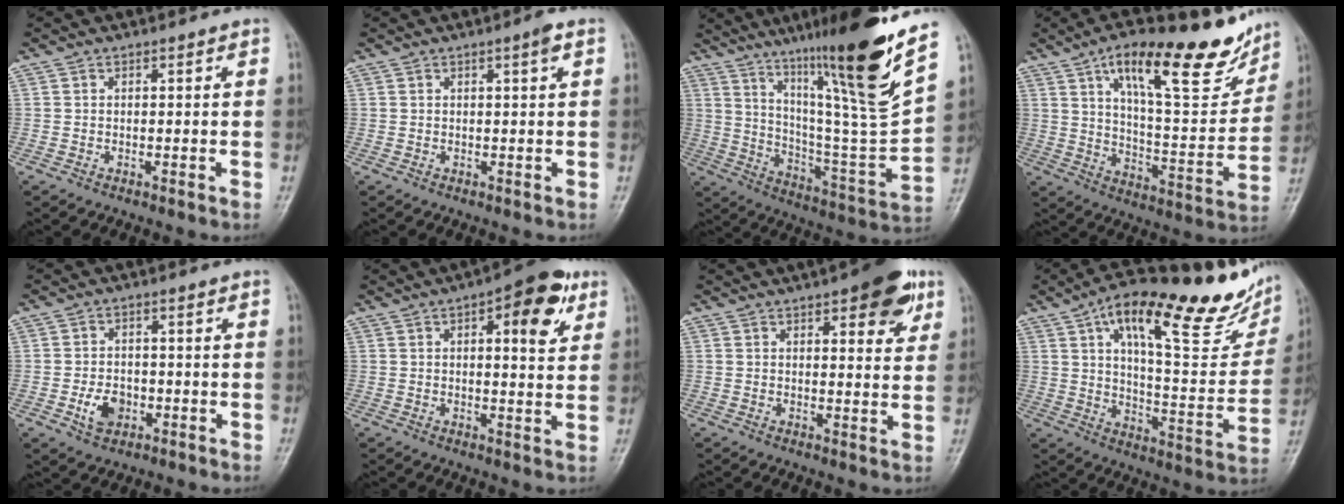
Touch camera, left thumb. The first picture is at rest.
{"total": 1.6, "force": [0.7, 0.0, 1.5], "torque": [-0.026, 0.000, 0.011]}
{"total": 25.9, "force": [16.8, 1.2, 19.8], "torque": [-0.288, -0.085, 0.282]}
{"total": 22.2, "force": [14.0, 7.0, 15.7], "torque": [-0.190, -0.058, 0.222]}
{"total": 5.2, "force": [-1.7, 3.8, 3.2], "torque": [-0.041, 0.006, -0.028]}
{"total": 11.1, "force": [4.7, 4.2, 9.2], "torque": [-0.097, -0.005, 0.055]}
{"total": 10.3, "force": [5.5, 3.7, 7.9], "torque": [-0.074, -0.018, 0.064]}
{"total": 27.4, "force": [15.8, 8.5, 20.7], "torque": [-0.259, -0.033, 0.242]}